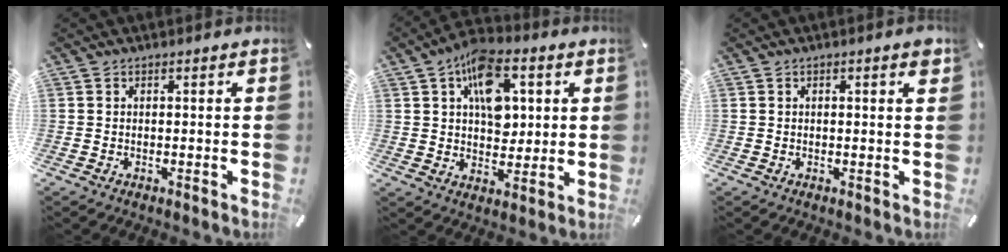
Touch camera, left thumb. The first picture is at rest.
{"total": 12.7, "force": [4.2, 8.4, 8.5], "torque": [-0.124, -0.004, 0.076]}
{"total": 1.7, "force": [0.5, 0.3, 1.6], "torque": [-0.024, -0.003, 0.006]}